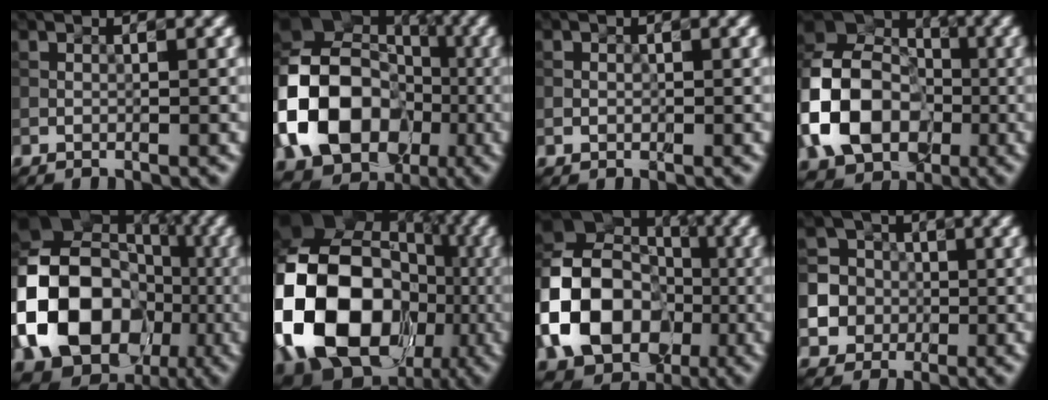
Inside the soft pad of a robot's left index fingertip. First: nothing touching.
{"total": 16.3, "force": [-3.7, 12.7, 9.5], "torque": [-0.190, 0.011, -0.080]}
{"total": 0.7, "force": [-0.1, 0.6, 0.1], "torque": [0.002, -0.001, -0.002]}
{"total": 11.7, "force": [-2.5, 9.0, 7.0], "torque": [-0.134, 0.009, -0.064]}
{"total": 18.5, "force": [-4.1, 14.5, 10.8], "torque": [-0.211, 0.011, -0.079]}
{"total": 20.4, "force": [-4.1, 15.3, 12.8], "torque": [-0.268, -0.002, -0.071]}
{"total": 14.0, "force": [-3.2, 10.9, 8.3], "torque": [-0.165, 0.005, -0.070]}
{"total": 8.6, "force": [-2.2, 8.2, 1.5], "torque": [-0.050, -0.005, -0.055]}